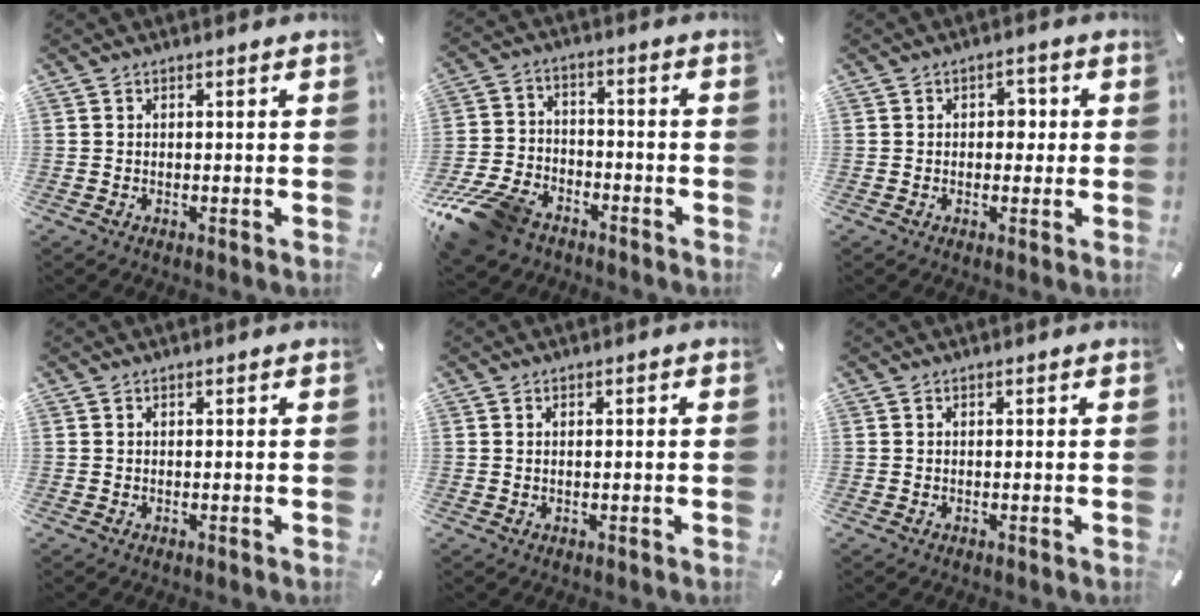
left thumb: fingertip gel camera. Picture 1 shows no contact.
{"total": 12.8, "force": [-8.9, 7.3, 5.7], "torque": [-0.110, 0.059, -0.166]}
{"total": 3.3, "force": [0.1, 2.3, 2.4], "torque": [-0.015, -0.002, -0.010]}
{"total": 0.0}
{"total": 1.1, "force": [0.0, 0.2, 1.1], "torque": [-0.021, -0.002, 0.000]}
{"total": 0.0}